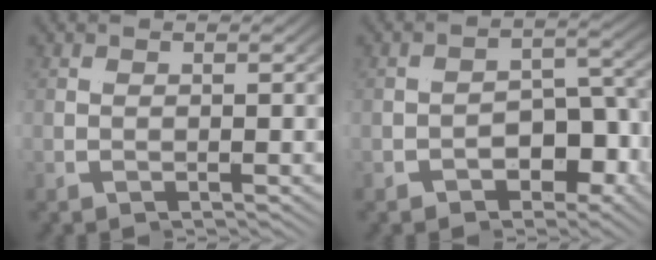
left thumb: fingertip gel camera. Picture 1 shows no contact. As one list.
[{"total": 5.5, "force": [-2.2, 3.5, 3.6], "torque": [-0.064, -0.022, -0.024]}]